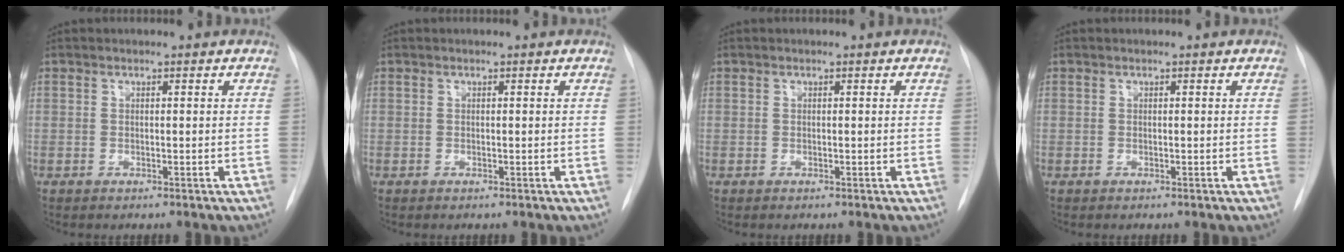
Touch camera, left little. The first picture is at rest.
{"total": 0.0}
{"total": 0.0}
{"total": 0.0}